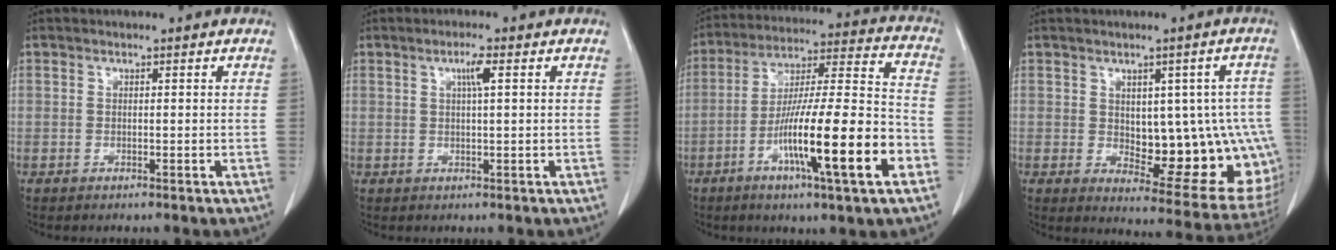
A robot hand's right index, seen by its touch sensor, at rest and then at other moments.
{"total": 2.5, "force": [0.9, 0.0, 2.3], "torque": [-0.044, 0.001, 0.015]}
{"total": 19.6, "force": [-7.6, 0.9, 18.0], "torque": [-0.294, -0.010, -0.126]}
{"total": 16.2, "force": [-1.0, 7.1, 14.5], "torque": [-0.131, 0.015, 0.014]}